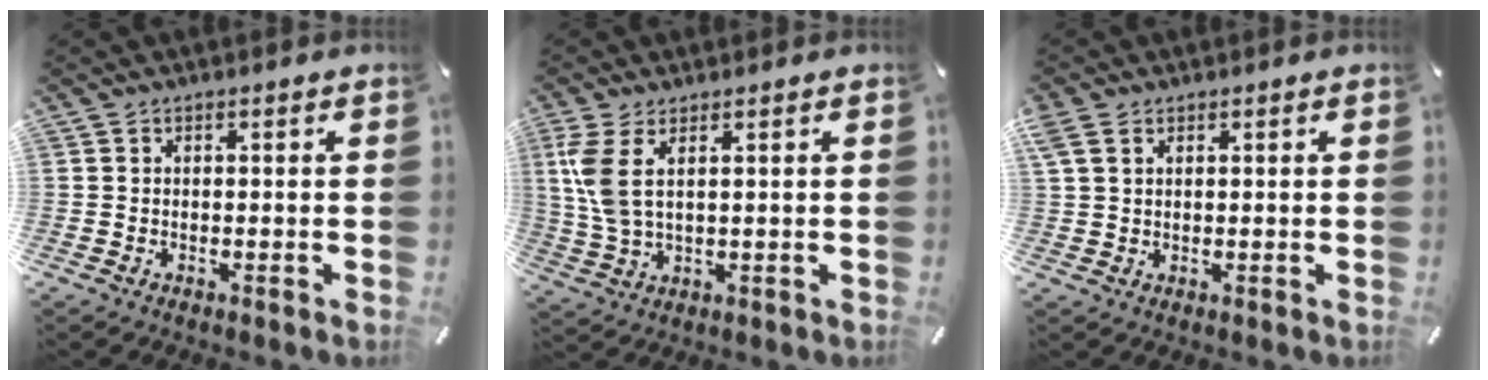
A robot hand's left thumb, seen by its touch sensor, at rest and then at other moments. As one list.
[{"total": 7.4, "force": [2.4, 2.8, 6.4], "torque": [-0.152, -0.008, 0.039]}, {"total": 3.6, "force": [1.7, 2.6, 1.8], "torque": [-0.047, 0.001, 0.032]}]